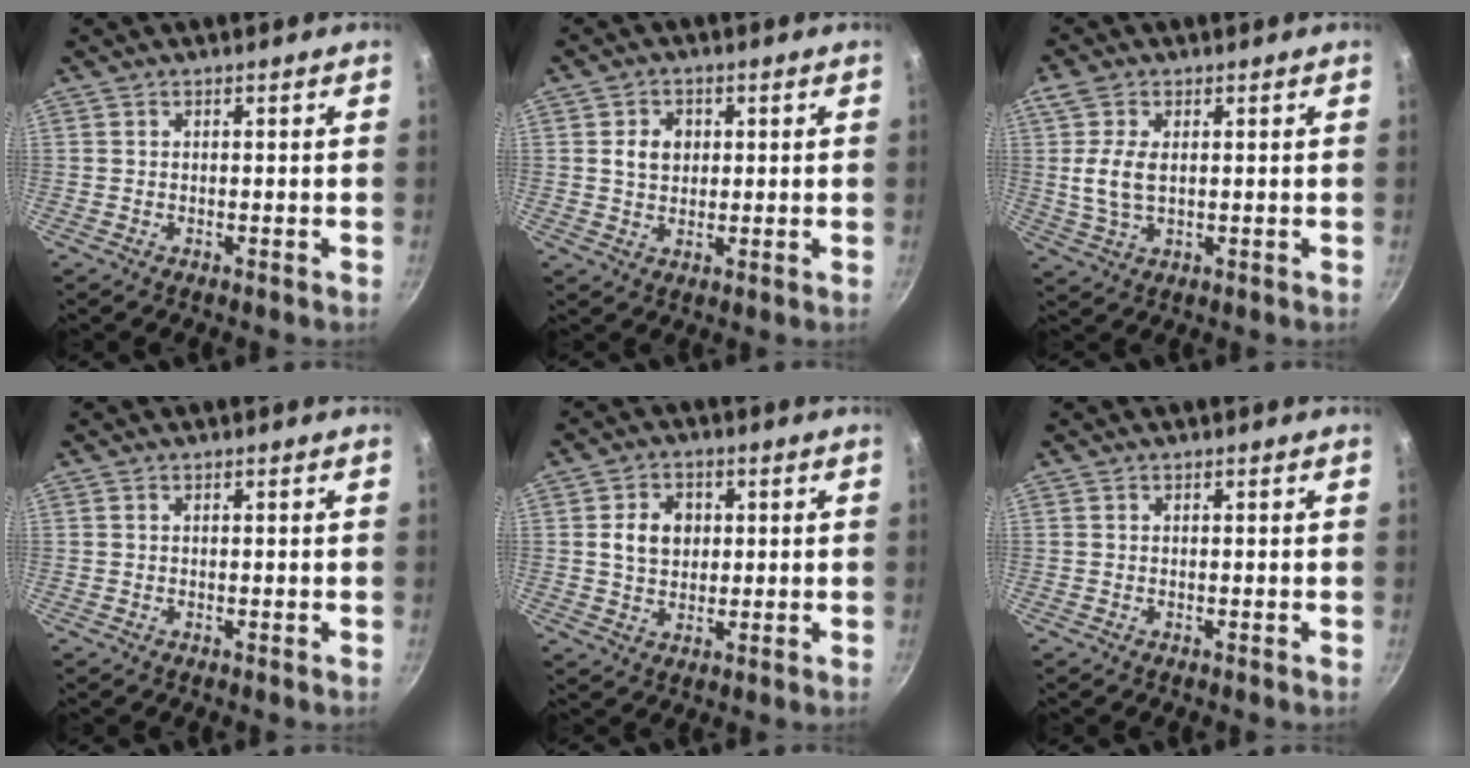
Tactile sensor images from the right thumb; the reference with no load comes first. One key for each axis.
{"total": 4.7, "fx": 0.9, "fy": 3.8, "fz": 2.6, "tx": -0.025, "ty": 0.002, "tz": 0.015}
{"total": 6.5, "fx": 0.9, "fy": 3.6, "fz": 5.3, "tx": -0.114, "ty": 0.000, "tz": 0.016}
{"total": 0.0}
{"total": 6.6, "fx": 1.1, "fy": 5.2, "fz": 3.9, "tx": -0.045, "ty": 0.003, "tz": 0.016}
{"total": 0.0}